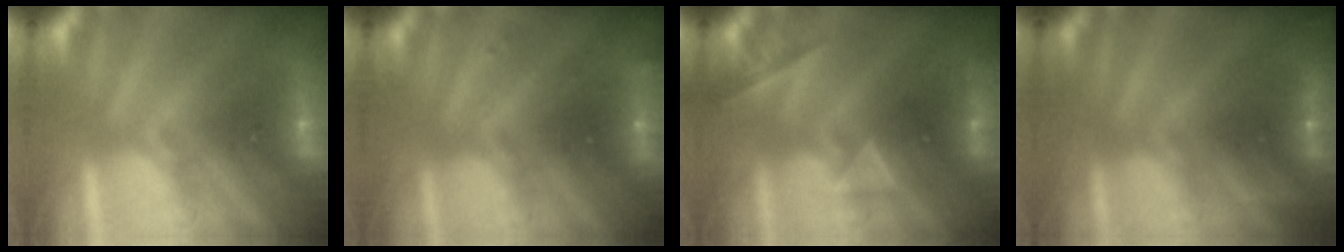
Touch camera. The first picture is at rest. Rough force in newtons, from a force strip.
{"total": 2.9}
{"total": 2.3}
{"total": 2.4}